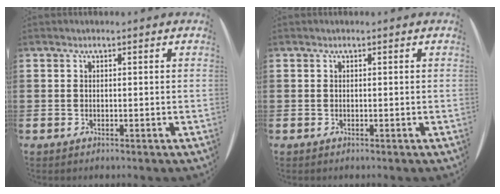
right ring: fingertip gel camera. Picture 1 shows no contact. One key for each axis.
{"total": 0.0}